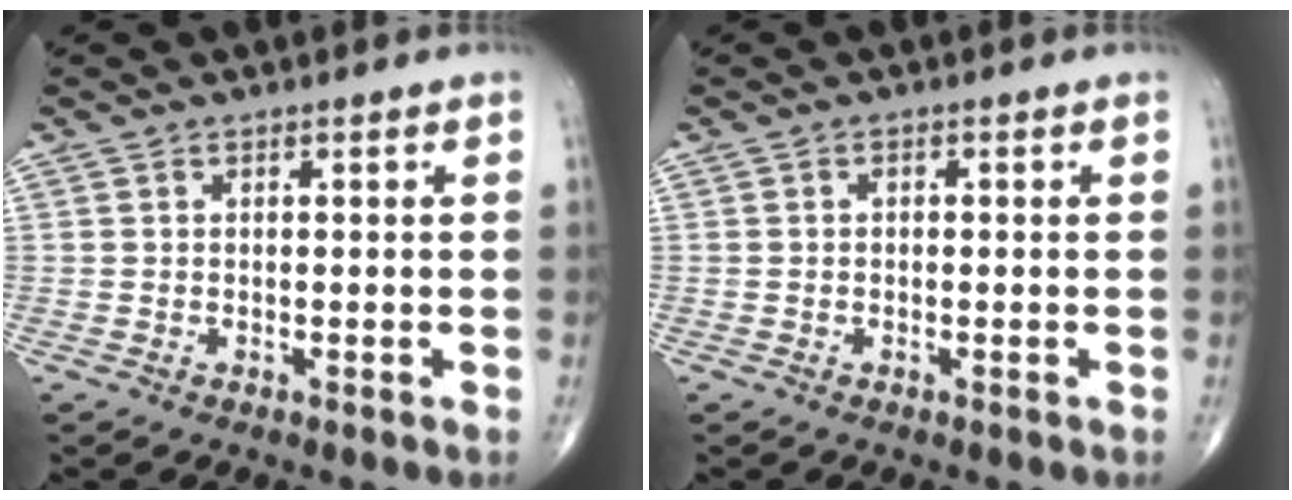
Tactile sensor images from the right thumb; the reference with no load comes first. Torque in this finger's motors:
{"motor_torque": [-0.52, -0.07, -0.24, -0.14, 0.03]}